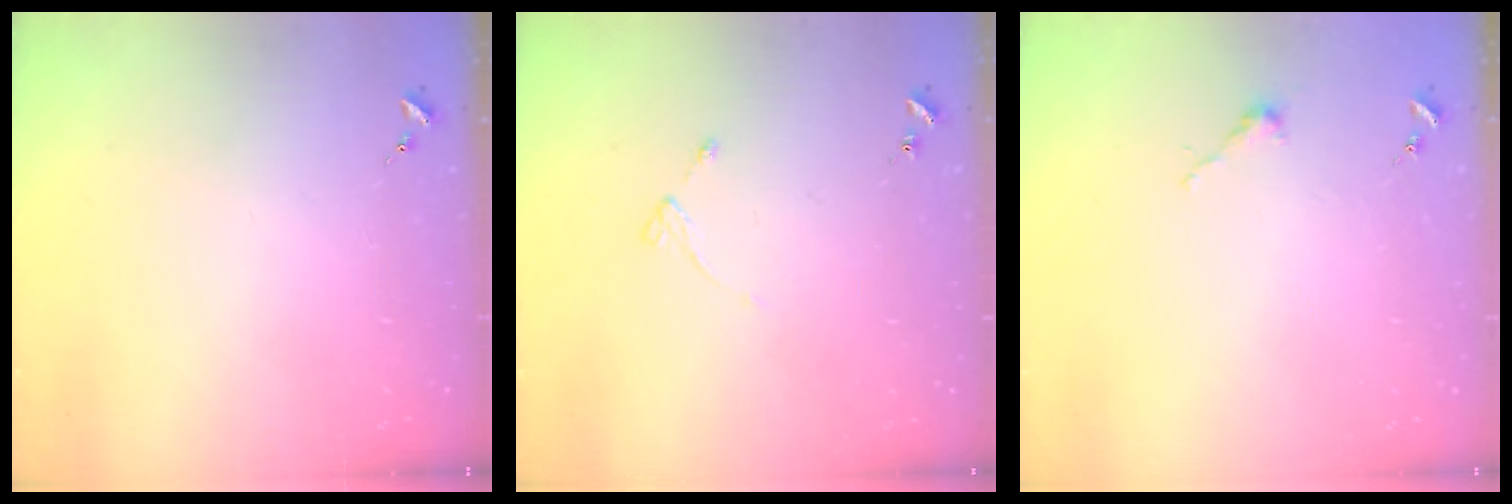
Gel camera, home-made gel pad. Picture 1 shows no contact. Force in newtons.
{"total": 4.3, "press": 4.2, "slide": 0.6}
{"total": 2.5, "press": 2.5, "slide": 0.2}